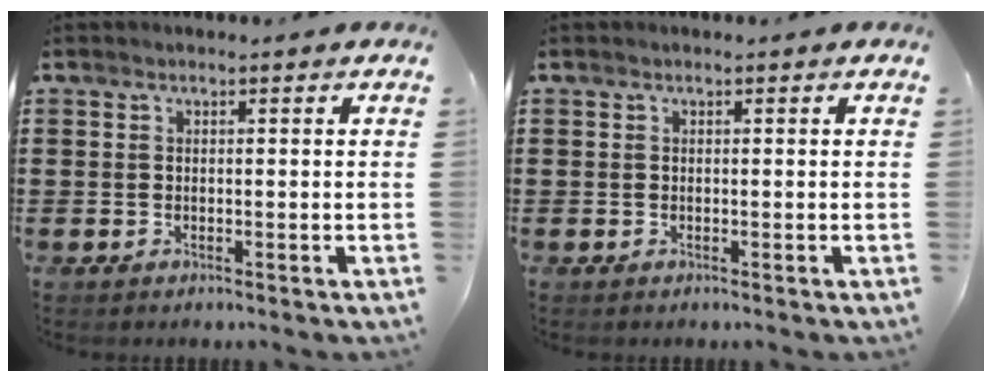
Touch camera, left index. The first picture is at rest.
{"total": 0.0}